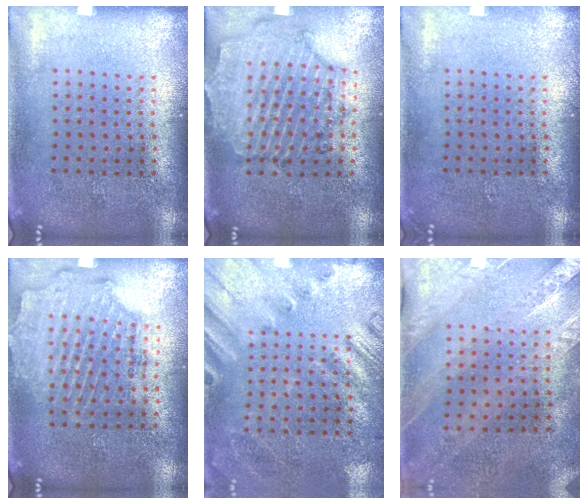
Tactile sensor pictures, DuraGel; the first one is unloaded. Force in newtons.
{"total": 1.2, "press": 1.1, "slide": 0.3}
{"total": 0.6, "press": 0.6, "slide": 0.1}
{"total": 1.8, "press": 1.6, "slide": 0.9}
{"total": 2.6, "press": 2.0, "slide": 1.6}
{"total": 2.5, "press": 2.1, "slide": 1.3}